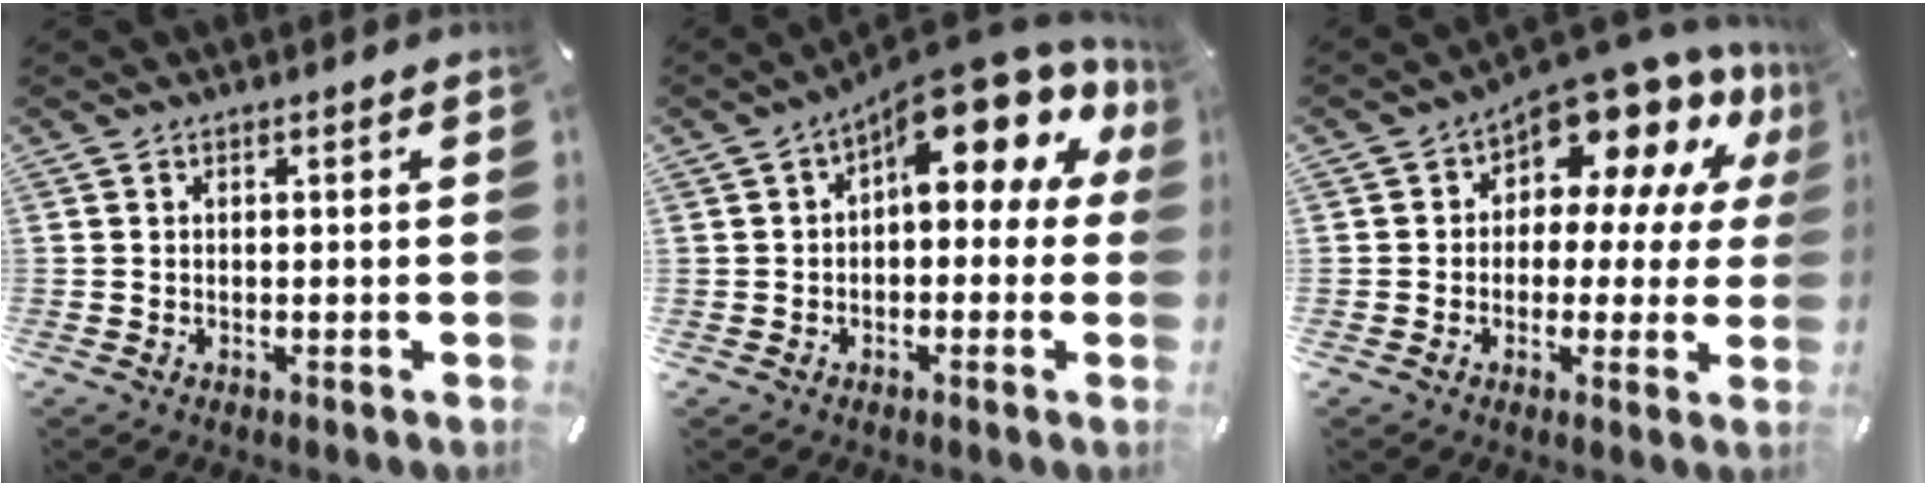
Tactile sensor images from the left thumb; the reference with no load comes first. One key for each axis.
{"total": 13.8, "fx": 8.2, "fy": 6.6, "fz": 8.9, "tx": -0.129, "ty": -0.062, "tz": 0.142}
{"total": 12.9, "fx": 8.7, "fy": 6.9, "fz": 6.6, "tx": -0.109, "ty": -0.071, "tz": 0.155}